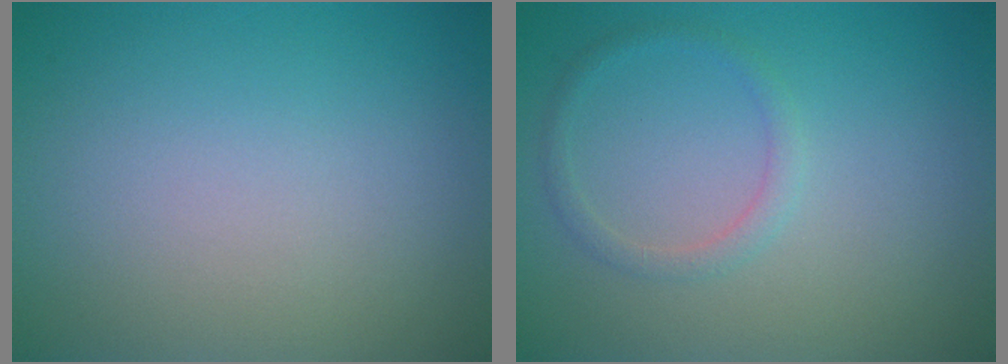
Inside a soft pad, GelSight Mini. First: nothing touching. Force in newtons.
{"total": 1.3, "press": 1.3, "slide": 0.1}